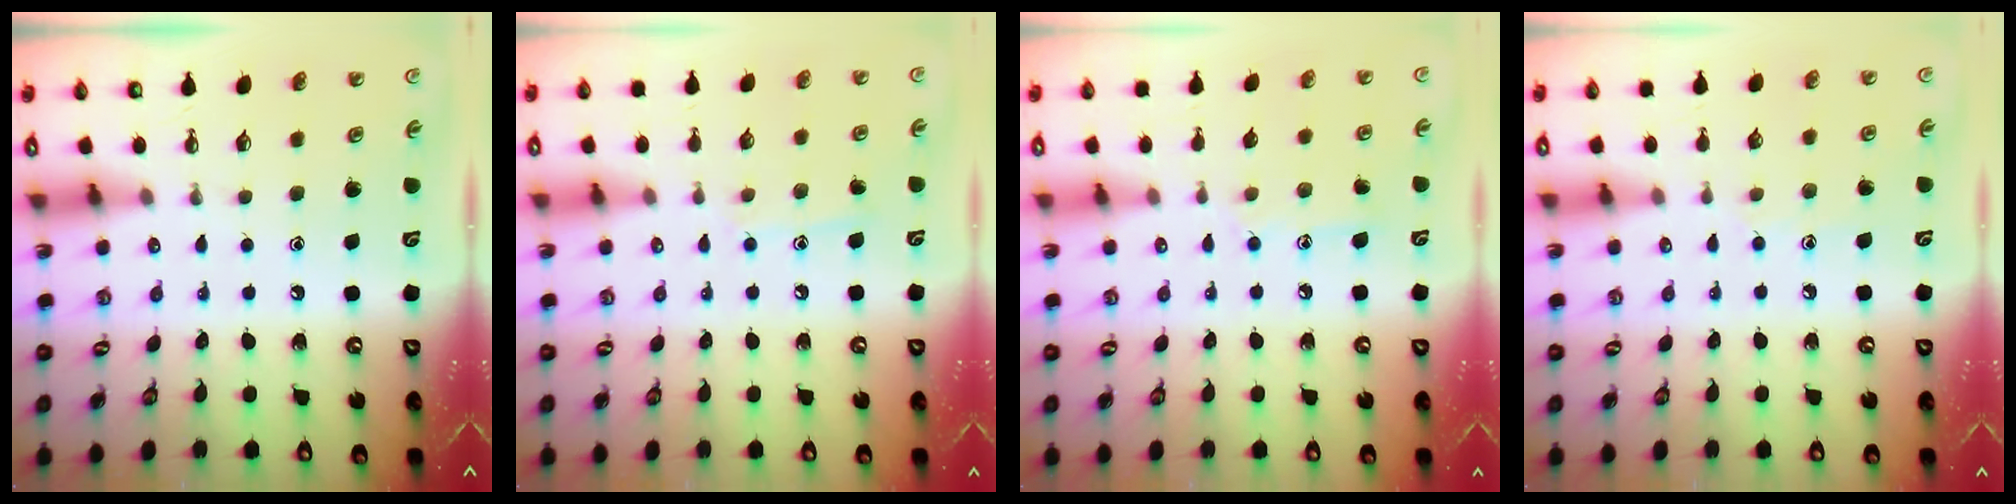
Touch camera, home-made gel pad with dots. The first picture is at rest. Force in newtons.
{"total": 6.8, "press": 6.8, "slide": 0.4}
{"total": 7.1, "press": 7.1, "slide": 0.1}
{"total": 5.4, "press": 5.4, "slide": 0.7}